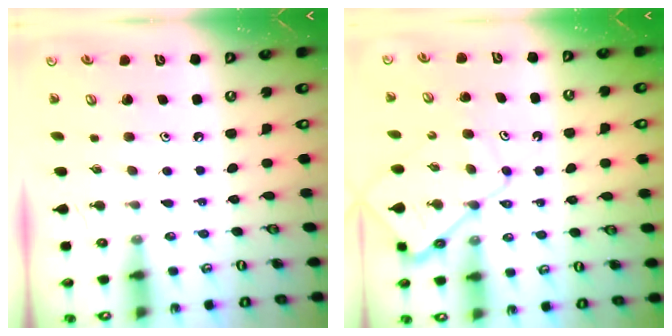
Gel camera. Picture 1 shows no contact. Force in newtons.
{"total": 11.7, "press": 11.6, "slide": 1.1}